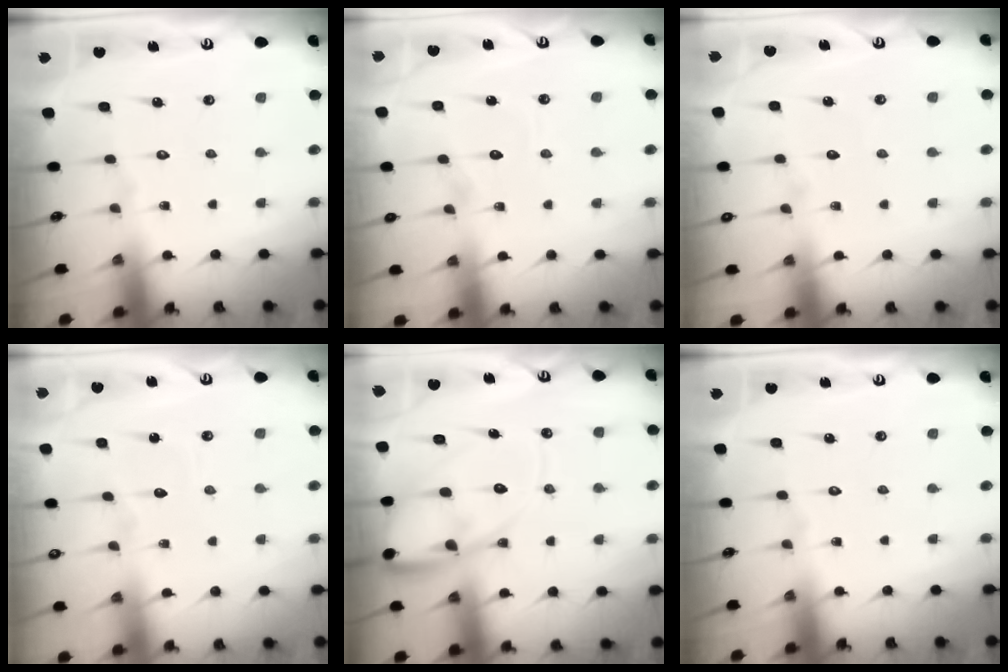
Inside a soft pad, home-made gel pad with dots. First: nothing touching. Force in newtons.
{"total": 6.1, "press": 6.1, "slide": 0.4}
{"total": 2.8, "press": 2.8, "slide": 0.3}
{"total": 3.9, "press": 3.9, "slide": 0.3}
{"total": 11.8, "press": 11.7, "slide": 1.2}
{"total": 0.0}